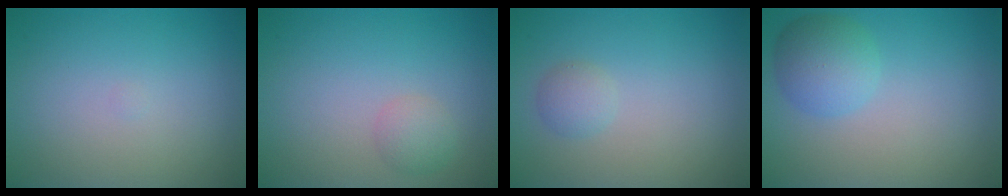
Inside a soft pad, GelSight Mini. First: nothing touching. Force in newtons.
{"total": 1.5, "press": 1.5, "slide": 0.1}
{"total": 1.3, "press": 1.3, "slide": 0.2}
{"total": 3.6, "press": 3.6, "slide": 0.1}